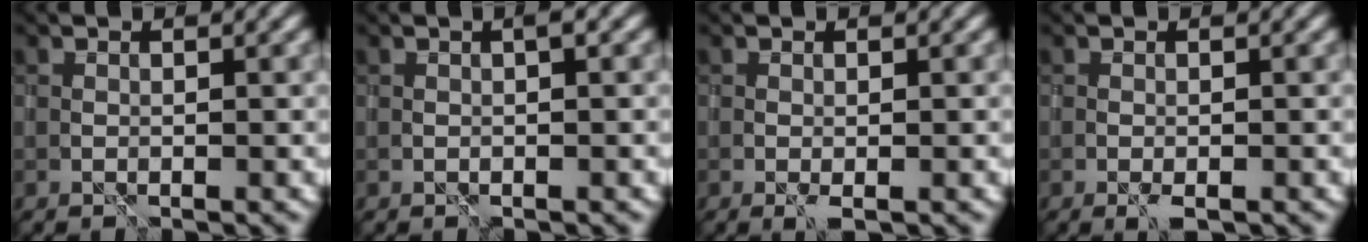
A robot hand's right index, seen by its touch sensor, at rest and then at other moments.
{"total": 1.0, "force": [0.1, 0.1, 1.0], "torque": [-0.015, 0.004, 0.003]}
{"total": 0.9, "force": [-0.4, 0.1, 0.8], "torque": [-0.019, -0.004, -0.008]}
{"total": 1.2, "force": [-0.7, 0.3, 0.9], "torque": [-0.019, -0.005, -0.012]}